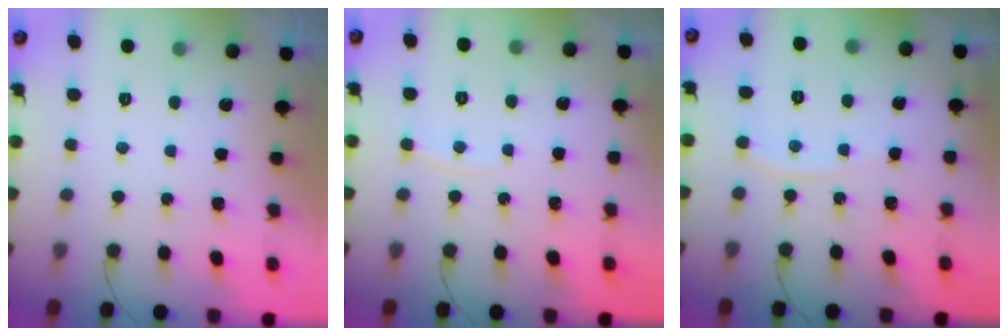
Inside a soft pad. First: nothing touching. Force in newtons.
{"total": 2.8, "press": 2.8, "slide": 0.4}
{"total": 3.5, "press": 3.5, "slide": 0.1}